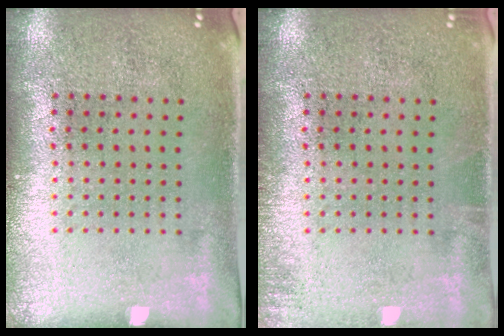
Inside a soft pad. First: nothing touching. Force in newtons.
{"total": 0.9, "press": 0.9, "slide": 0.2}